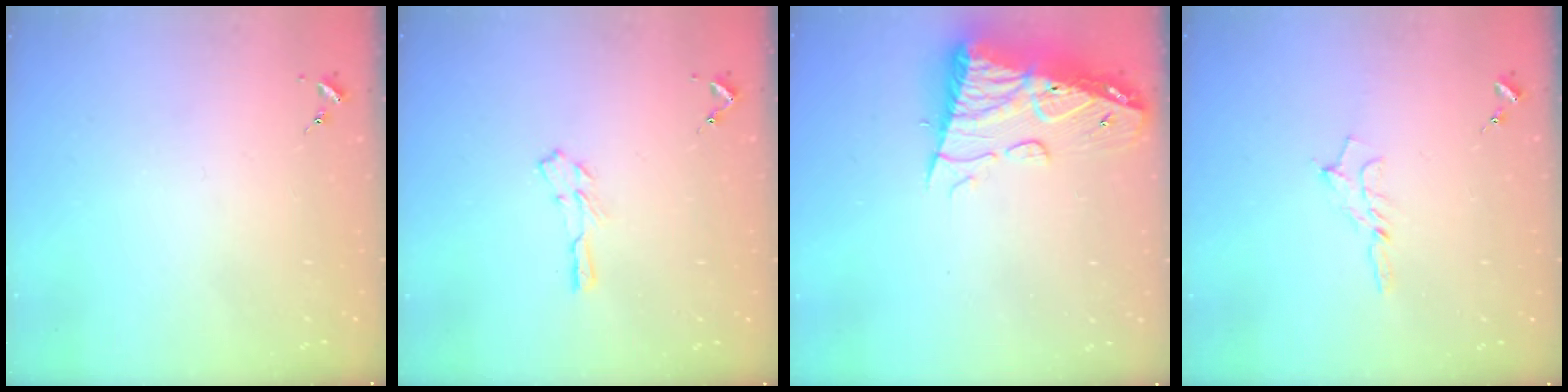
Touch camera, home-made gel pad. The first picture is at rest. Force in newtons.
{"total": 4.7, "press": 4.7, "slide": 0.3}
{"total": 15.3, "press": 15.2, "slide": 1.3}
{"total": 5.9, "press": 5.9, "slide": 0.7}